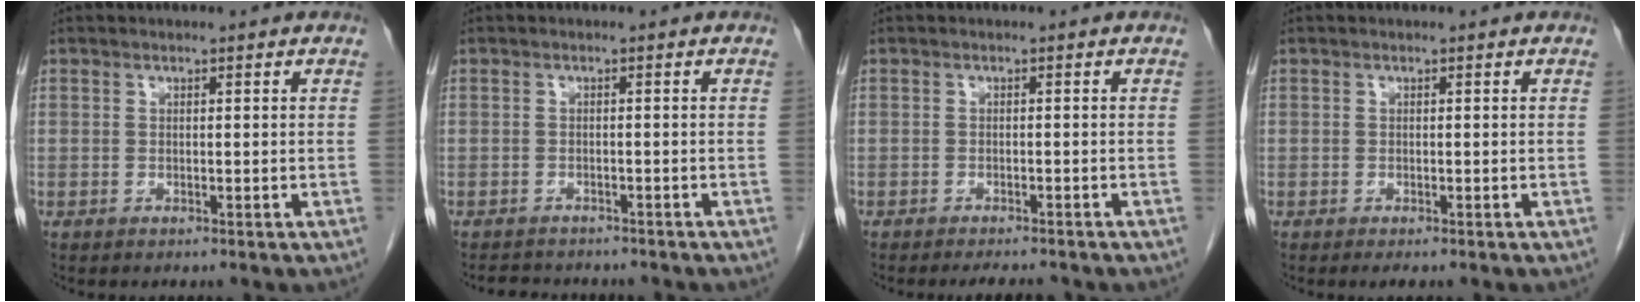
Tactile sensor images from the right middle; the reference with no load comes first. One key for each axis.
{"total": 5.3, "fx": -4.8, "fy": 1.7, "fz": 1.4, "tx": -0.025, "ty": -0.004, "tz": -0.062}
{"total": 3.7, "fx": -3.4, "fy": 0.6, "fz": 1.3, "tx": -0.017, "ty": -0.007, "tz": -0.045}
{"total": 1.1, "fx": -0.8, "fy": 0.3, "fz": 0.7, "tx": -0.011, "ty": -0.004, "tz": -0.008}